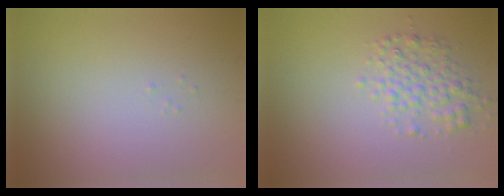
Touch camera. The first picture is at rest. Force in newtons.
{"total": 2.9, "press": 2.9, "slide": 0.1}